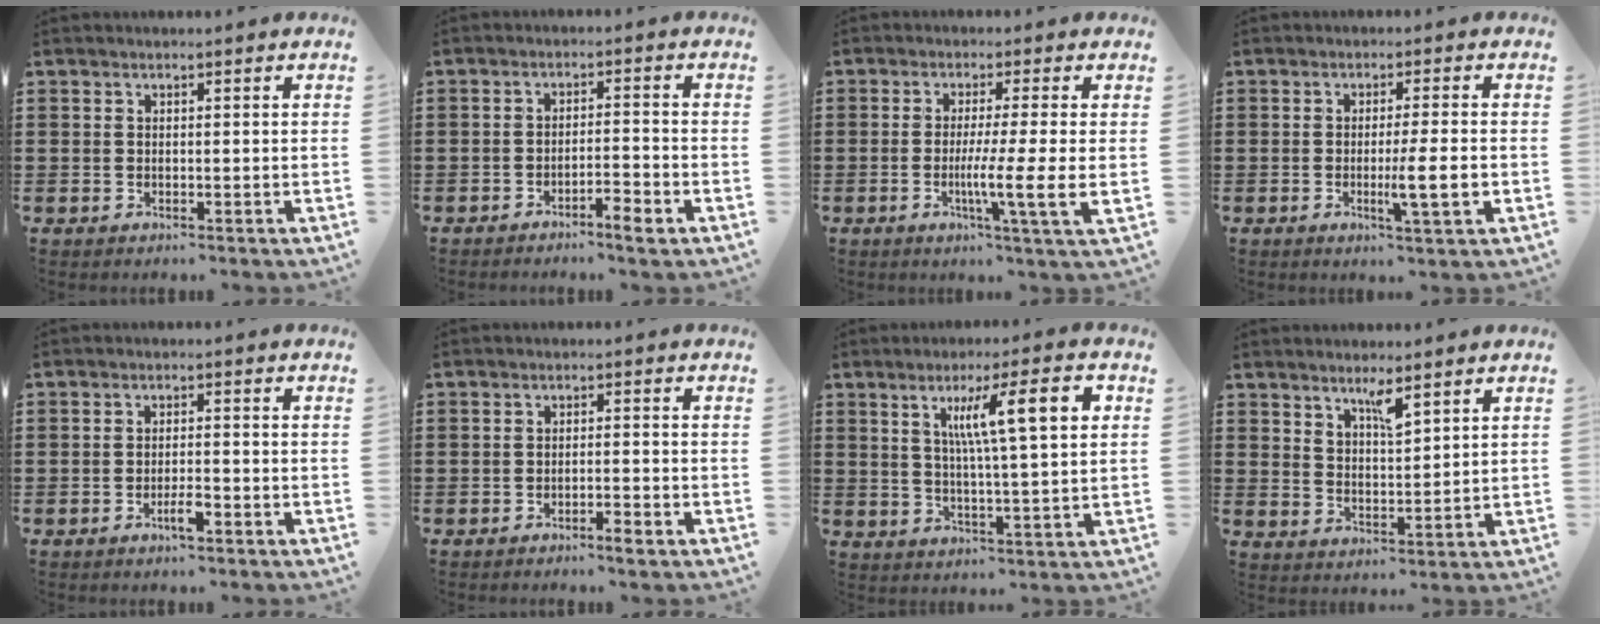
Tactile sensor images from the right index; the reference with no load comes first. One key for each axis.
{"total": 3.1, "fx": -2.6, "fy": 0.2, "fz": 1.7, "tx": -0.030, "ty": 0.003, "tz": -0.049}
{"total": 7.5, "fx": -1.1, "fy": -0.6, "fz": 7.4, "tx": -0.126, "ty": -0.018, "tz": -0.019}
{"total": 4.6, "fx": -1.1, "fy": 0.1, "fz": 4.5, "tx": -0.075, "ty": -0.010, "tz": -0.019}
{"total": 3.0, "fx": -1.7, "fy": 0.6, "fz": 2.4, "tx": -0.047, "ty": 0.000, "tz": -0.032}
{"total": 2.0, "fx": -1.6, "fy": 0.0, "fz": 1.1, "tx": -0.021, "ty": -0.003, "tz": -0.030}
{"total": 10.5, "fx": 3.7, "fy": 1.7, "fz": 9.7, "tx": -0.178, "ty": 0.005, "tz": 0.054}
{"total": 3.9, "fx": 3.0, "fy": 1.3, "fz": 2.1, "tx": -0.030, "ty": -0.004, "tz": 0.051}